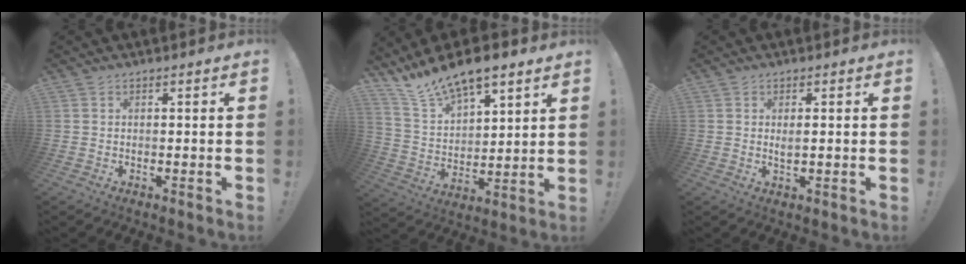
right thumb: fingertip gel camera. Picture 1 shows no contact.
{"total": 13.6, "force": [11.4, 4.8, 5.5], "torque": [-0.112, -0.085, 0.209]}
{"total": 2.1, "force": [0.6, 0.6, 1.9], "torque": [-0.032, -0.003, 0.008]}